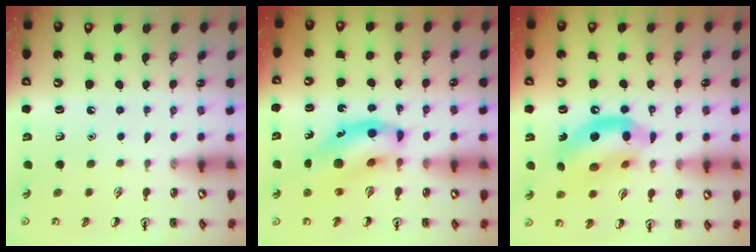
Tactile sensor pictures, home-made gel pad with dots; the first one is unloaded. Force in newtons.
{"total": 11.0, "press": 10.6, "slide": 2.9}
{"total": 14.2, "press": 13.7, "slide": 3.6}